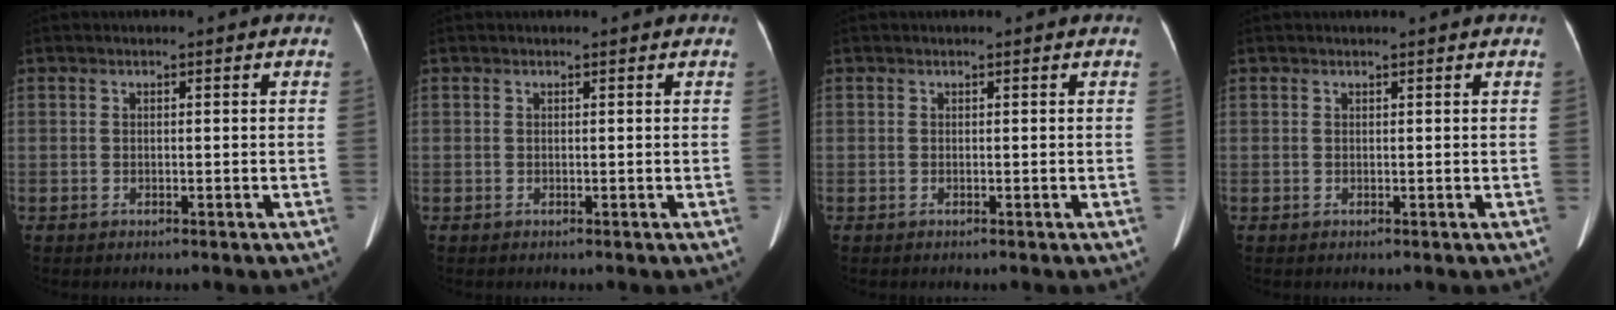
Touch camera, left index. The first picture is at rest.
{"total": 0.6, "force": [0.6, 0.0, 0.2], "torque": [-0.004, 0.001, 0.008]}
{"total": 0.0}
{"total": 1.0, "force": [0.9, -0.1, 0.3], "torque": [-0.010, 0.006, 0.016]}